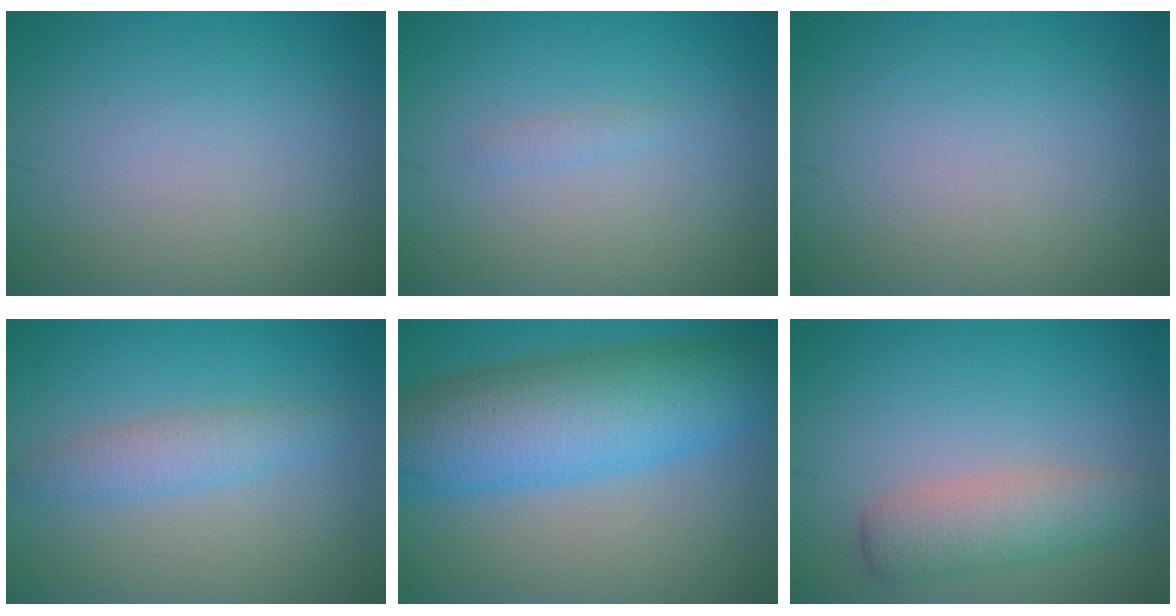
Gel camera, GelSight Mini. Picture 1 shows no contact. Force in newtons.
{"total": 0.6, "press": 0.6, "slide": 0.1}
{"total": 0.0}
{"total": 2.5, "press": 2.5, "slide": 0.1}
{"total": 10.3, "press": 10.3, "slide": 0.1}
{"total": 3.7, "press": 3.7, "slide": 0.1}